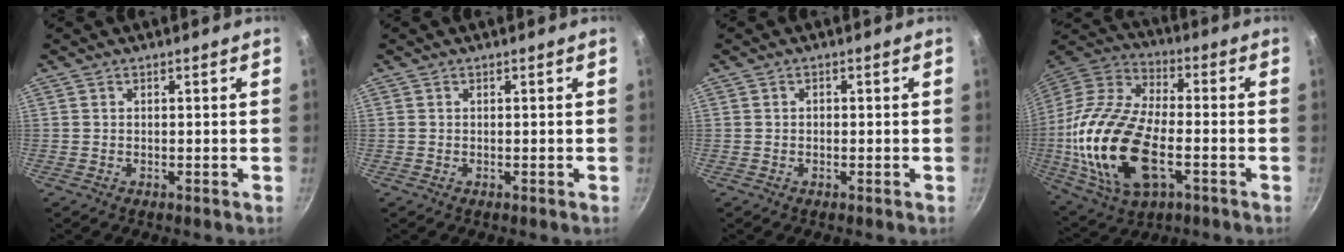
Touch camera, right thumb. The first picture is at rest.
{"total": 0.0}
{"total": 0.8, "force": [-0.1, 0.7, 0.5], "torque": [-0.006, 0.005, -0.001]}
{"total": 24.9, "force": [-5.1, 13.5, 20.3], "torque": [-0.413, 0.022, -0.098]}